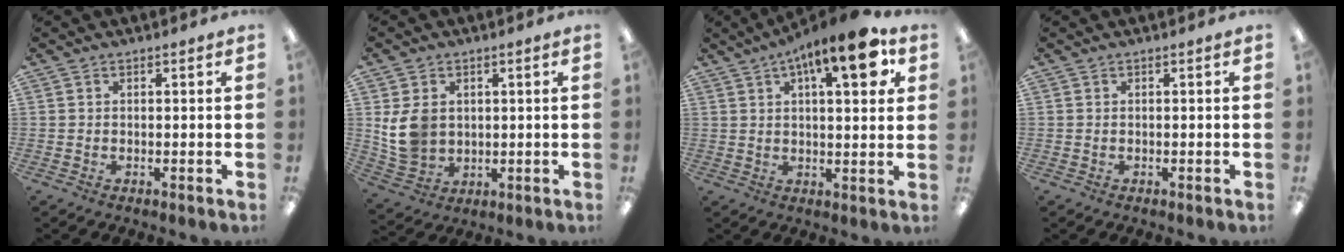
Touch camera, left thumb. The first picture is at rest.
{"total": 8.6, "force": [1.8, 7.1, 4.5], "torque": [-0.098, 0.008, 0.037]}
{"total": 13.9, "force": [6.3, 4.9, 11.4], "torque": [-0.159, -0.018, 0.097]}
{"total": 0.0}